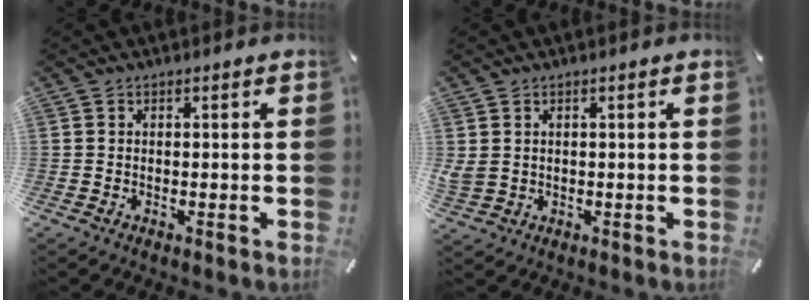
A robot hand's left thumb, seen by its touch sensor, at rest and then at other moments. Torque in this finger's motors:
{"motor_torque": [0.13, -0.14, 0.06, 0.05, 0.06]}